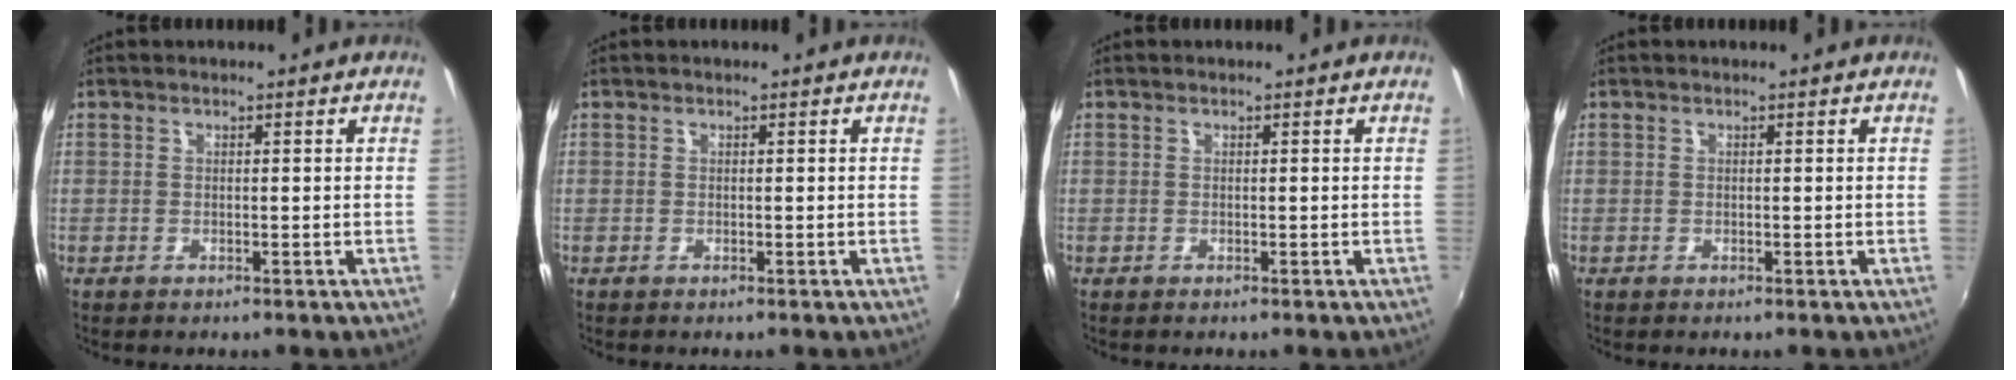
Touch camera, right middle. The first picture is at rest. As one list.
[{"total": 0.0}, {"total": 0.0}, {"total": 0.0}]